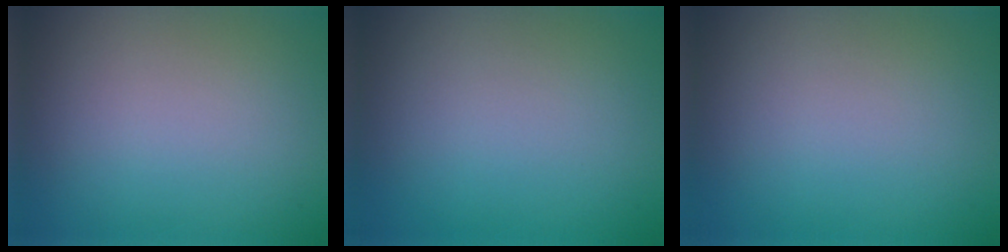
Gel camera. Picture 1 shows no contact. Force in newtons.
{"total": 0.0}
{"total": 0.0}